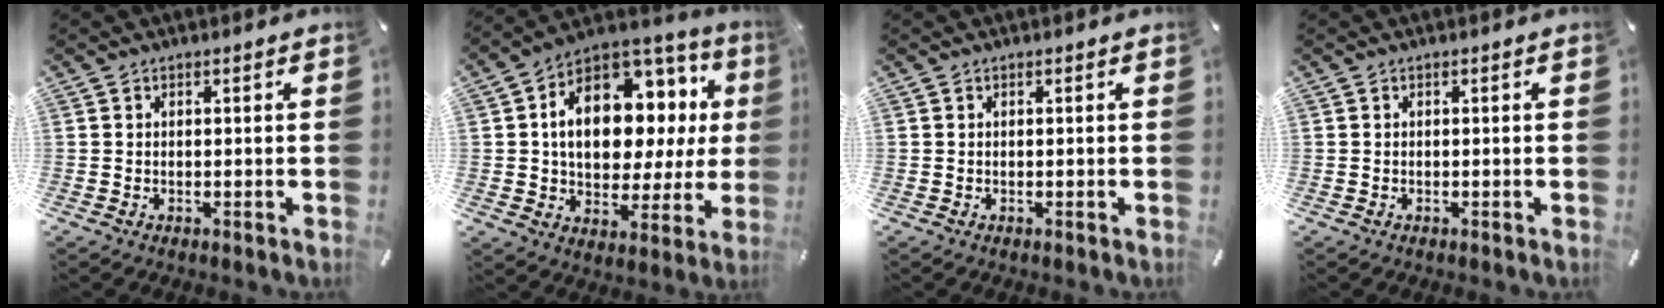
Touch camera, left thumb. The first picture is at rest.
{"total": 17.7, "force": [3.4, 12.1, 12.6], "torque": [-0.209, -0.018, 0.057]}
{"total": 0.0}
{"total": 0.0}